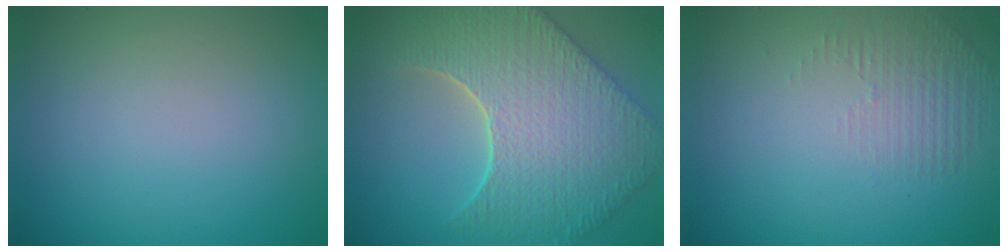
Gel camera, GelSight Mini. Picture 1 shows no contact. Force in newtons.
{"total": 9.7, "press": 7.1, "slide": 6.6}
{"total": 1.4, "press": 0.3, "slide": 1.4}